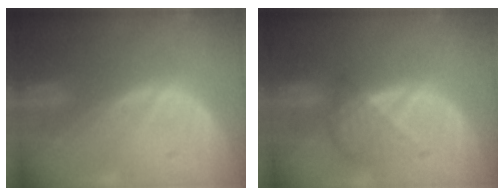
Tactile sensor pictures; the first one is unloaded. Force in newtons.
{"total": 4.6, "press": 4.3, "slide": 1.7}